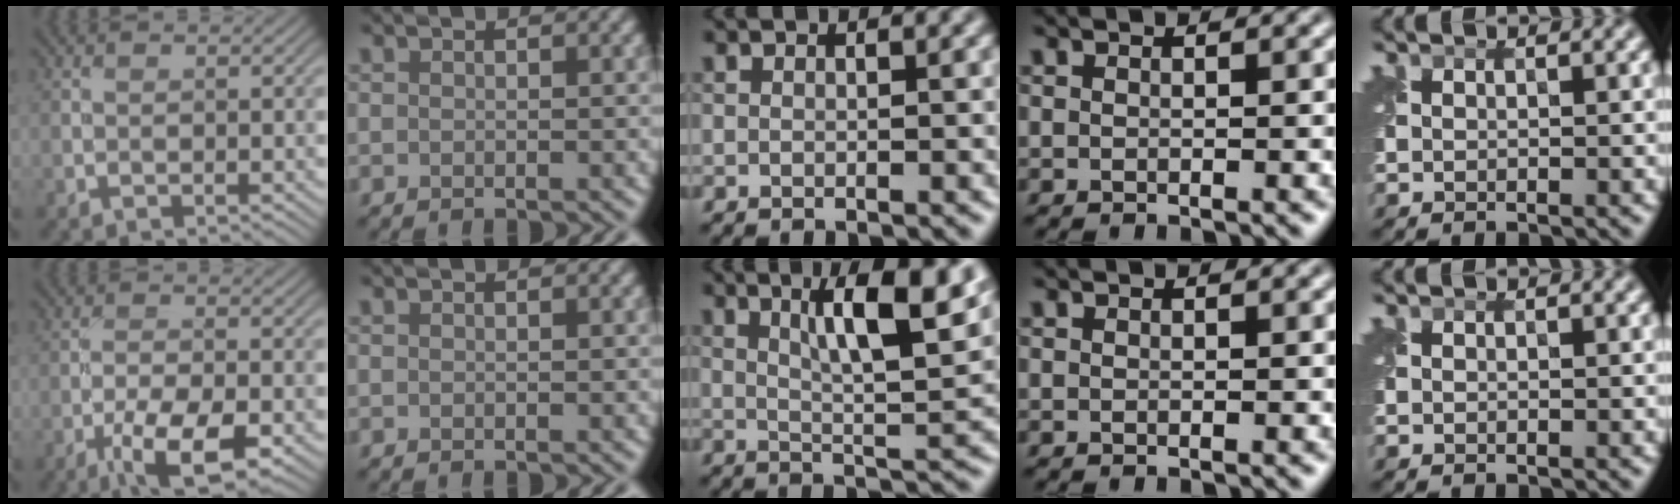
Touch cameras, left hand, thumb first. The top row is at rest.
{"thumb": {"total": 8.7, "force": [-4.6, 3.0, 6.8], "torque": [-0.123, -0.009, -0.080]}, "middle": {"total": 8.5, "force": [3.7, 1.8, 7.5], "torque": [-0.108, 0.005, 0.061]}}